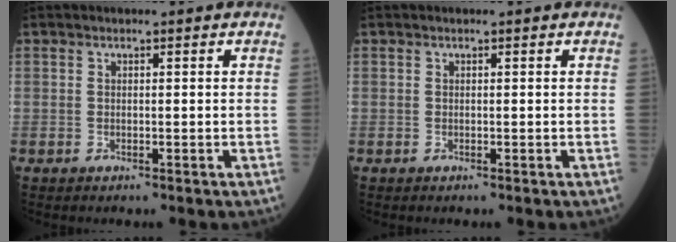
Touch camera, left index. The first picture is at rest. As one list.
[{"total": 0.0}]